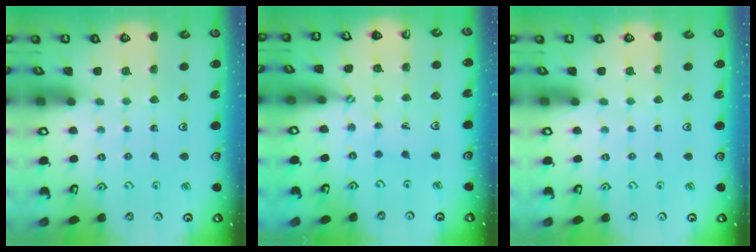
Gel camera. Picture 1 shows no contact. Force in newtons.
{"total": 2.5, "press": 2.2, "slide": 1.3}
{"total": 0.0}